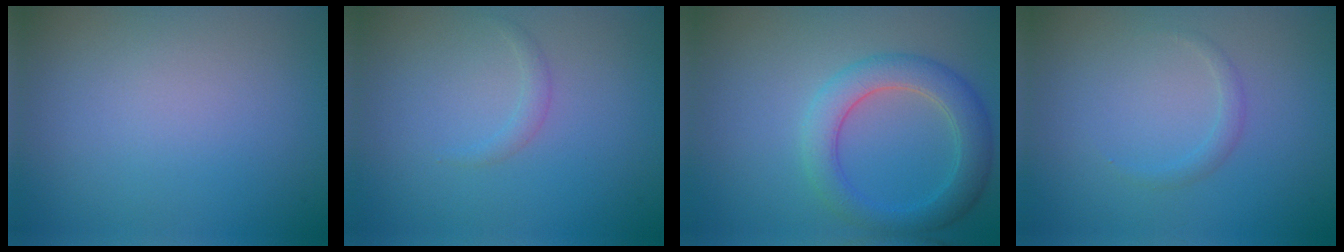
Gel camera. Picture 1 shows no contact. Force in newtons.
{"total": 0.9, "press": 0.9, "slide": 0.0}
{"total": 4.2, "press": 4.2, "slide": 0.1}
{"total": 0.9, "press": 0.9, "slide": 0.0}